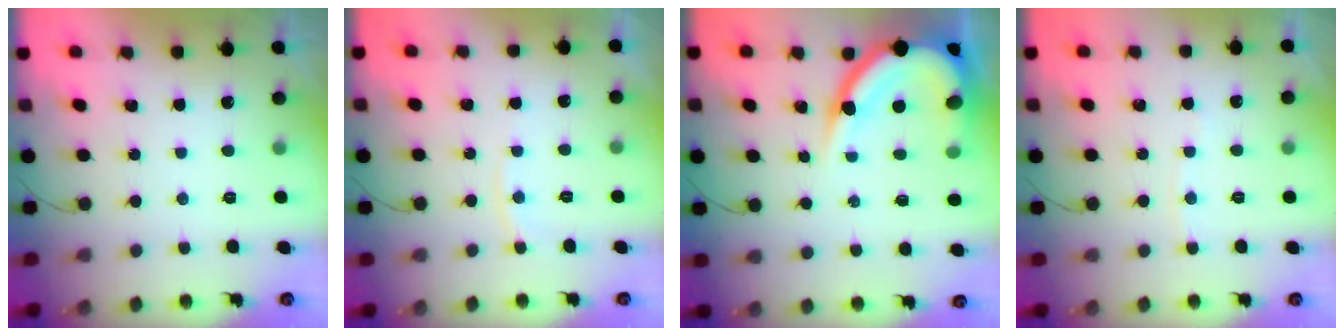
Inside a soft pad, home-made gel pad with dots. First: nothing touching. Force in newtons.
{"total": 5.2, "press": 5.2, "slide": 0.6}
{"total": 15.3, "press": 15.2, "slide": 1.3}
{"total": 2.2, "press": 2.2, "slide": 0.2}